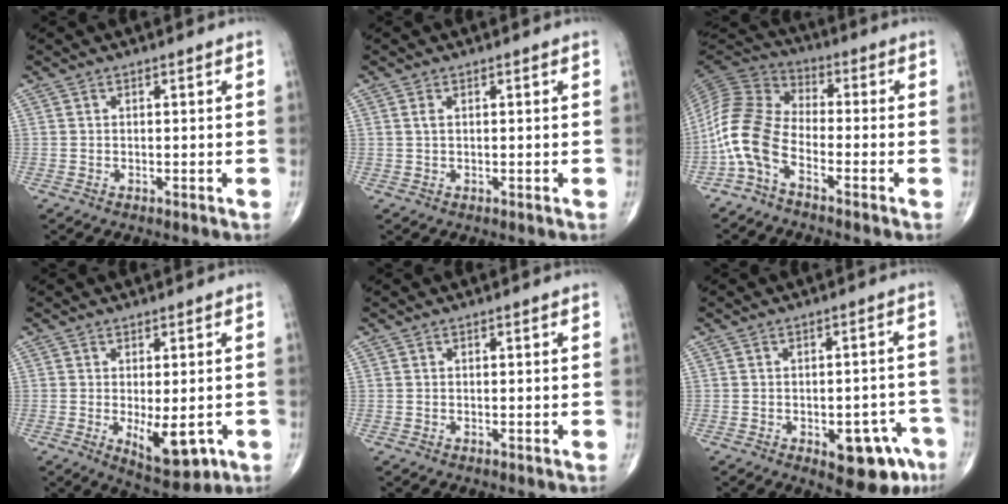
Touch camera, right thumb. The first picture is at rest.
{"total": 1.2, "force": [0.4, 0.6, 0.9], "torque": [-0.023, 0.004, 0.009]}
{"total": 10.5, "force": [-4.6, 5.3, 7.8], "torque": [-0.172, 0.049, -0.109]}
{"total": 8.1, "force": [-2.0, 3.4, 7.1], "torque": [-0.091, -0.017, -0.018]}
{"total": 0.0}
{"total": 10.1, "force": [-5.0, 4.8, 7.4], "torque": [-0.059, 0.031, -0.055]}